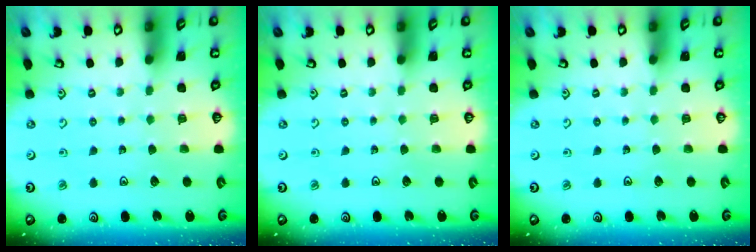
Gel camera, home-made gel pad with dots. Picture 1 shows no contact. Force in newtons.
{"total": 0.0}
{"total": 0.0}